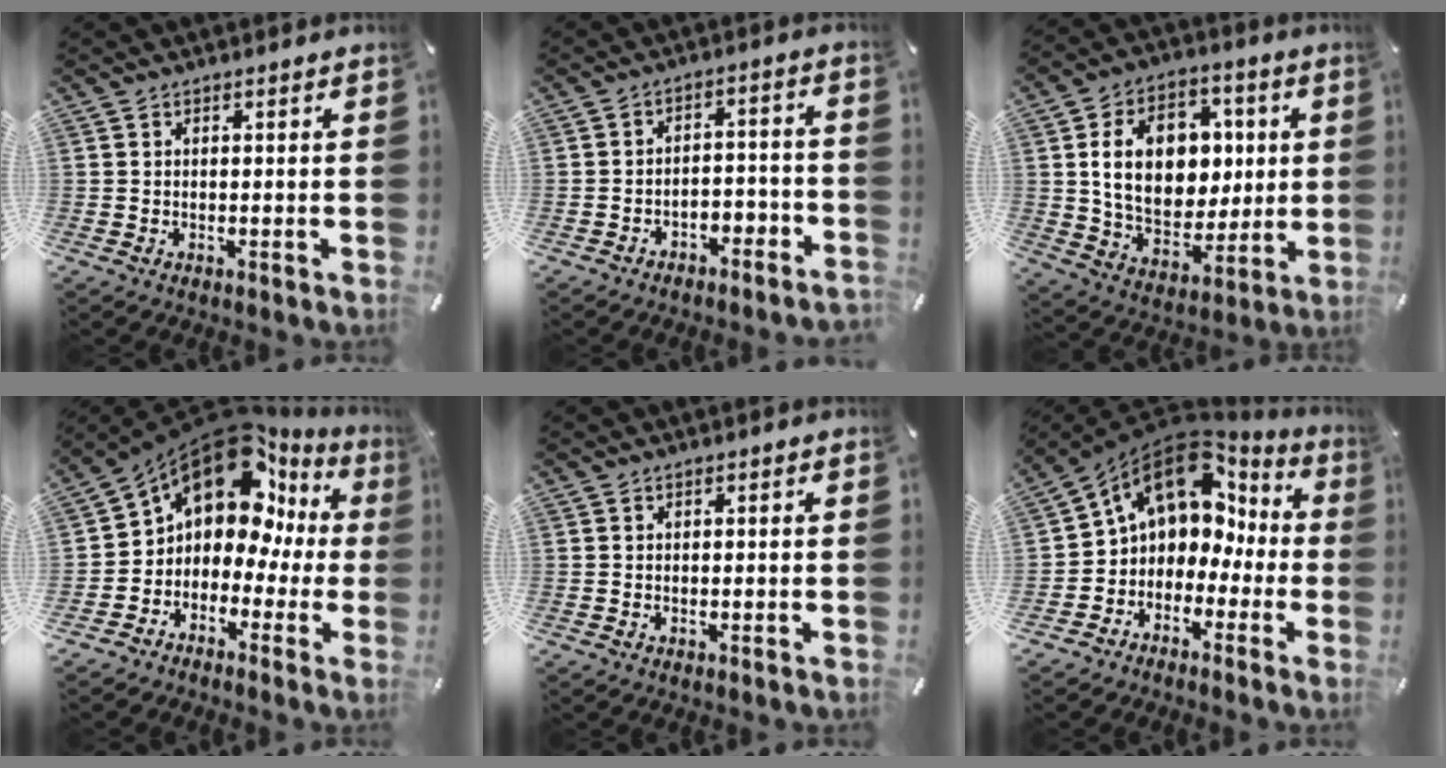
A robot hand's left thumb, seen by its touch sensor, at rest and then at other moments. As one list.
[{"total": 4.1, "force": [-3.5, 1.9, 1.0], "torque": [-0.013, 0.016, -0.069]}, {"total": 17.2, "force": [2.9, 13.1, 10.8], "torque": [-0.177, 0.004, 0.060]}, {"total": 14.8, "force": [7.8, 9.4, 8.3], "torque": [-0.162, -0.066, 0.131]}, {"total": 0.0}, {"total": 10.6, "force": [4.0, 8.4, 5.1], "torque": [-0.098, -0.024, 0.072]}]